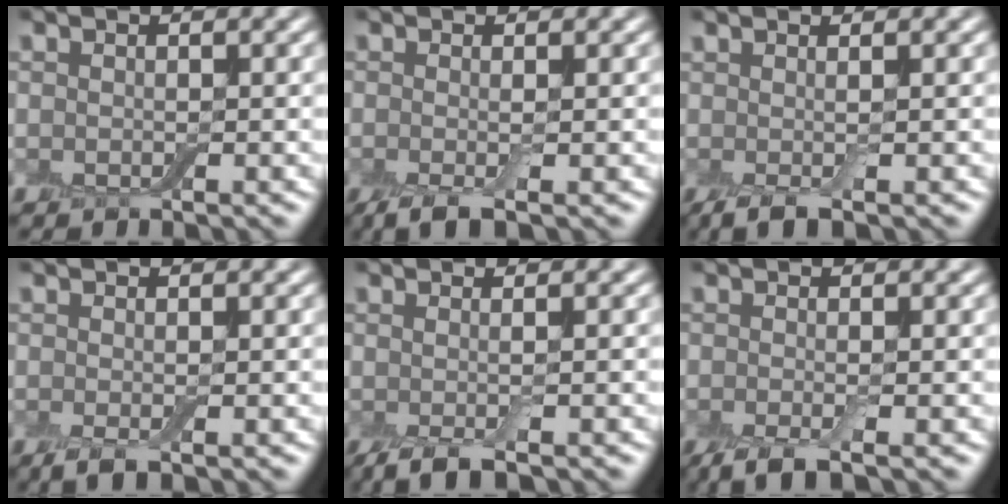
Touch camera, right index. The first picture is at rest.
{"total": 2.7, "force": [-1.0, 0.5, 2.4], "torque": [-0.046, -0.006, -0.024]}
{"total": 2.3, "force": [-0.3, 0.5, 2.2], "torque": [-0.030, 0.000, -0.008]}
{"total": 1.3, "force": [-0.4, 0.3, 1.2], "torque": [-0.026, -0.008, -0.010]}
{"total": 2.6, "force": [-0.8, 0.6, 2.4], "torque": [-0.033, -0.005, -0.021]}
{"total": 2.9, "force": [-1.7, 0.6, 2.3], "torque": [-0.044, -0.007, -0.036]}